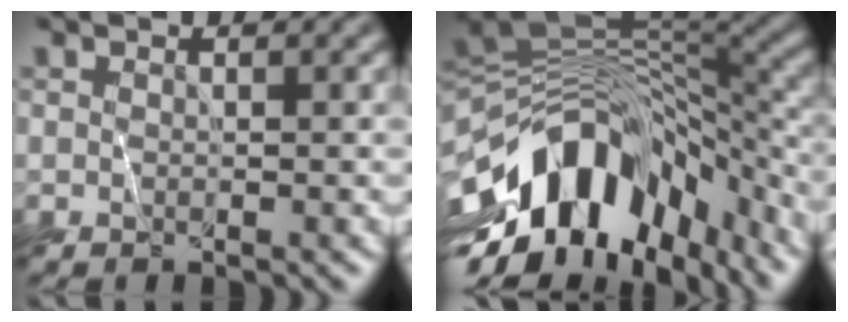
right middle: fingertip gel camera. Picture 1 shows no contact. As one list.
[{"total": 13.5, "force": [-7.2, 6.6, 9.4], "torque": [-0.171, 0.014, -0.120]}]